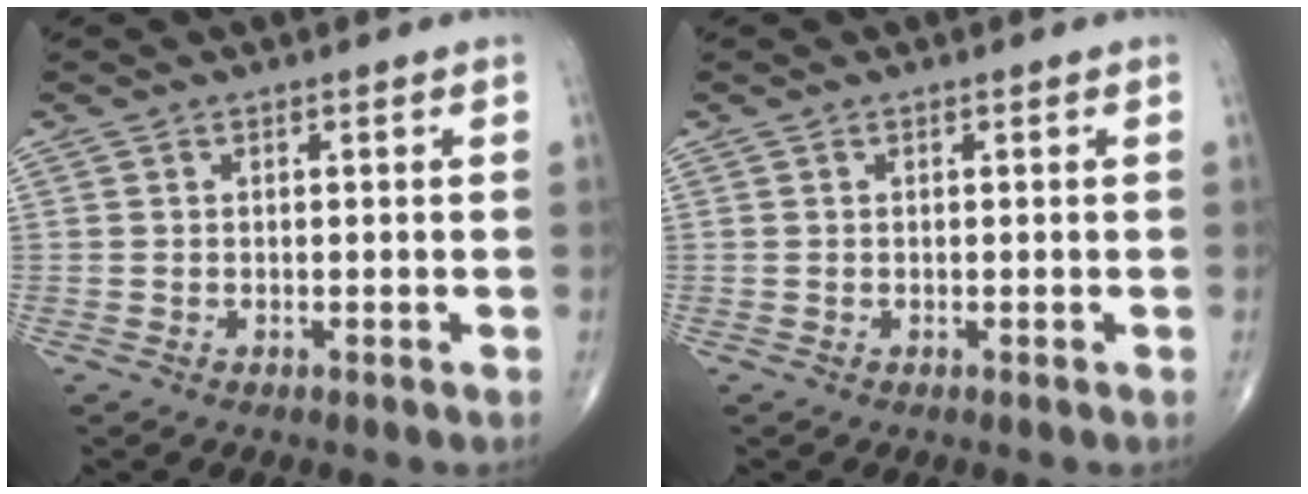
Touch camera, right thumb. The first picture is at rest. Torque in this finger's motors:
{"motor_torque": [0.05, 0.06, -0.08, -0.04, 0.04]}